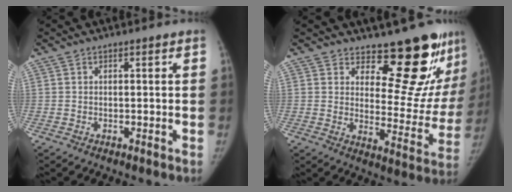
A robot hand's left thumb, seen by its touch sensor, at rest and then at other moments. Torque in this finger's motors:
{"motor_torque": [0.25, 0.43, 0.98, -0.32, 0.04]}